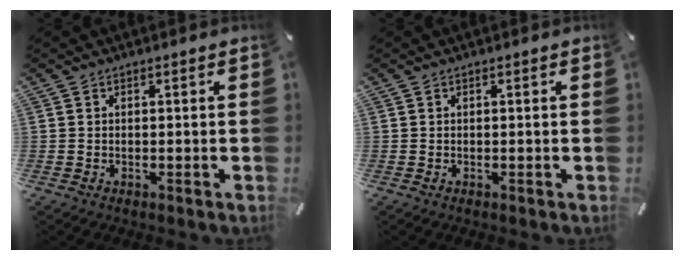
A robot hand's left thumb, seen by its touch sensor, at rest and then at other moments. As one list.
[{"total": 0.0}]